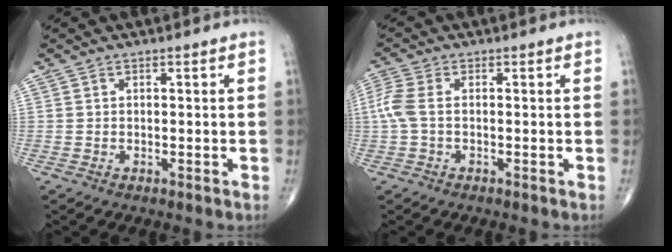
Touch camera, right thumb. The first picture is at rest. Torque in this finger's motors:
{"motor_torque": [-0.22, 0.38, 0.61, -0.02, 0.20]}